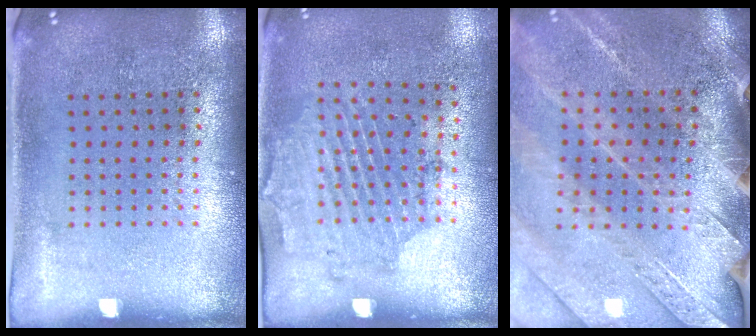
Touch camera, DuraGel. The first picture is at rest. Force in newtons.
{"total": 1.7, "press": 1.2, "slide": 1.2}
{"total": 2.9, "press": 2.9, "slide": 0.4}